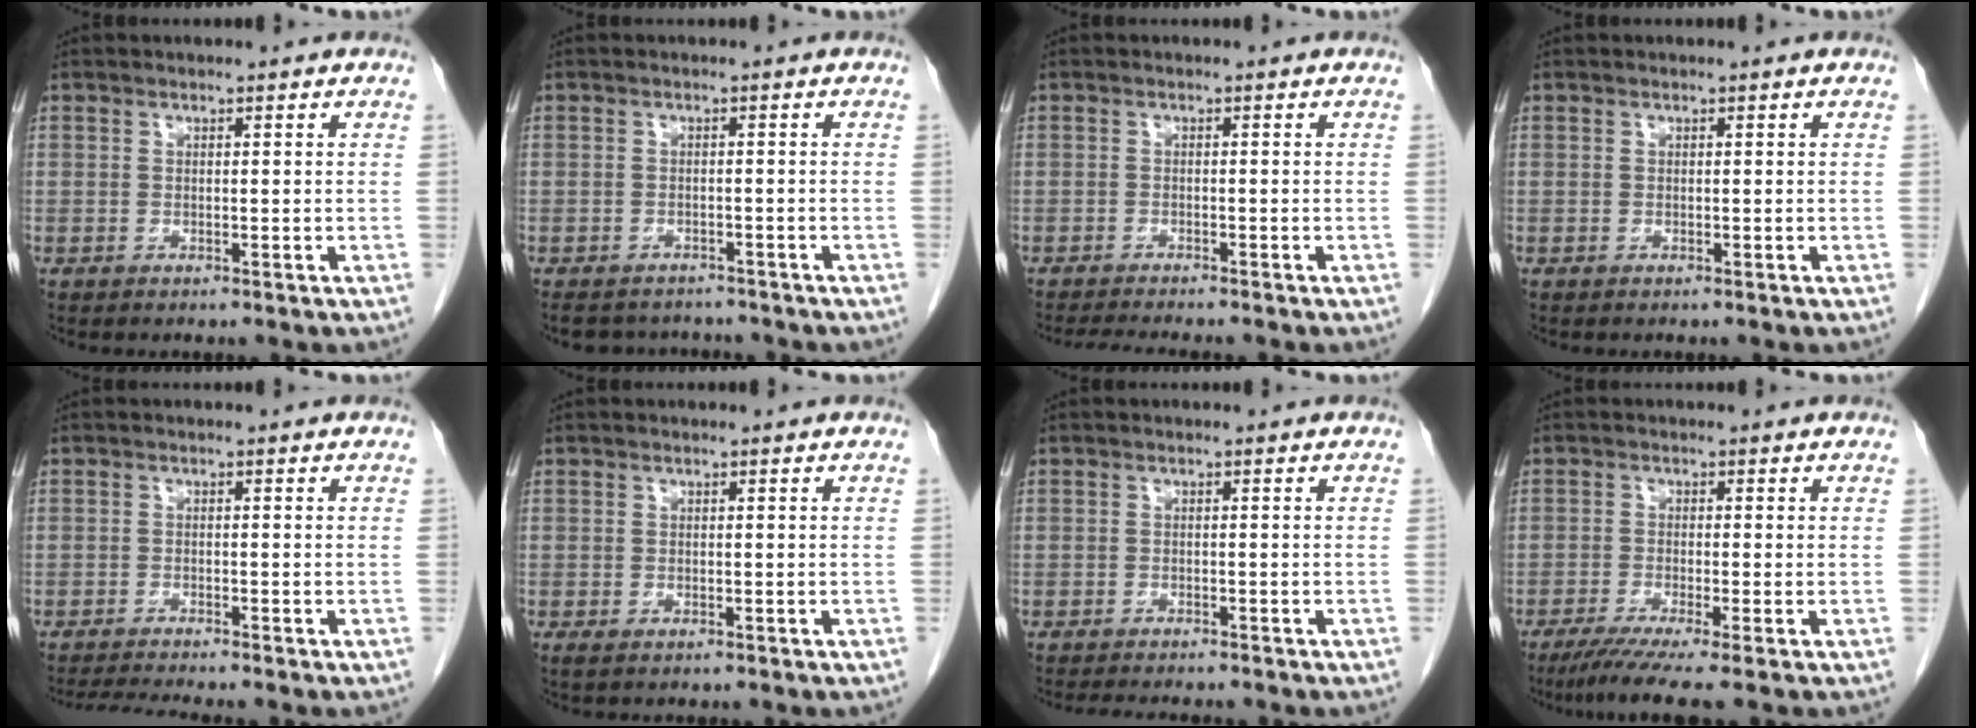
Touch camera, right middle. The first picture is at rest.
{"total": 6.8, "force": [-6.3, 2.5, 1.1], "torque": [-0.013, 0.004, -0.080]}
{"total": 4.8, "force": [-4.4, 0.0, 2.0], "torque": [-0.027, -0.013, -0.068]}
{"total": 0.0}
{"total": 4.2, "force": [-3.8, -0.9, 1.5], "torque": [-0.027, -0.017, -0.065]}
{"total": 0.8, "force": [-0.4, 0.4, 0.6], "torque": [-0.010, -0.001, -0.004]}
{"total": 5.1, "force": [-4.6, 0.8, 2.0], "torque": [-0.023, -0.008, -0.066]}
{"total": 6.1, "force": [-4.4, -0.7, 4.1], "torque": [-0.063, -0.018, -0.077]}